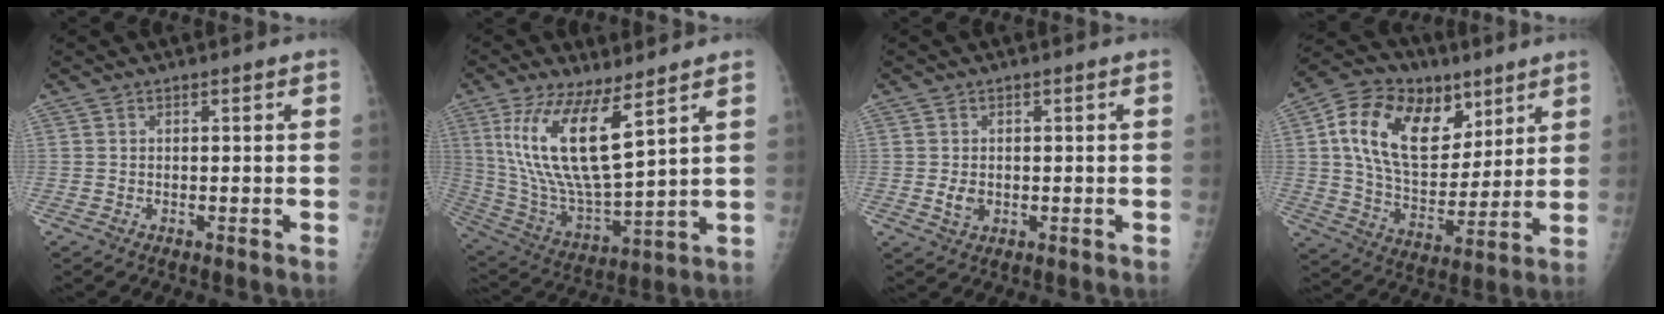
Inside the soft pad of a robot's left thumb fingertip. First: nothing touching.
{"total": 17.2, "force": [7.6, 5.3, 14.5], "torque": [-0.284, -0.042, 0.158]}
{"total": 2.9, "force": [-0.4, 2.2, 1.8], "torque": [-0.024, 0.000, -0.004]}
{"total": 21.6, "force": [8.6, 13.9, 14.1], "torque": [-0.214, -0.019, 0.148]}